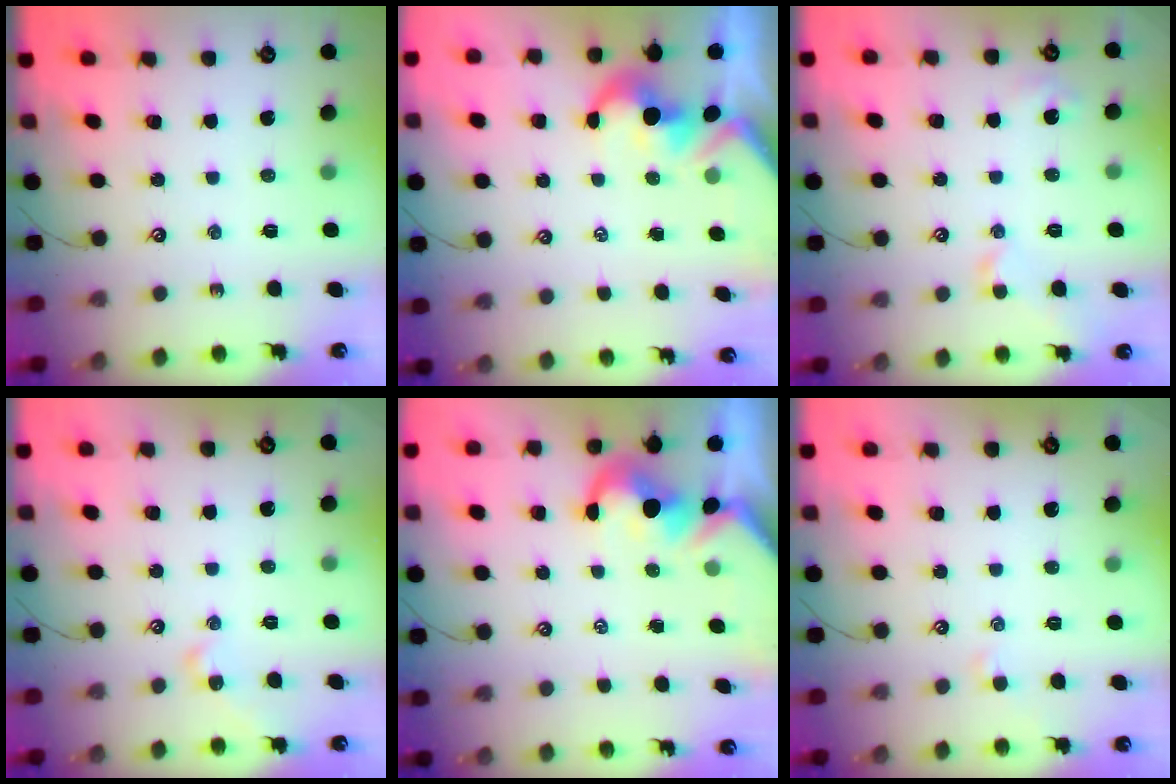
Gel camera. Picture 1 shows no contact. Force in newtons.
{"total": 1.7, "press": 1.3, "slide": 1.0}
{"total": 2.8, "press": 2.7, "slide": 0.6}
{"total": 2.0, "press": 1.9, "slide": 0.6}
{"total": 3.0, "press": 2.8, "slide": 1.0}
{"total": 1.8, "press": 1.7, "slide": 0.3}